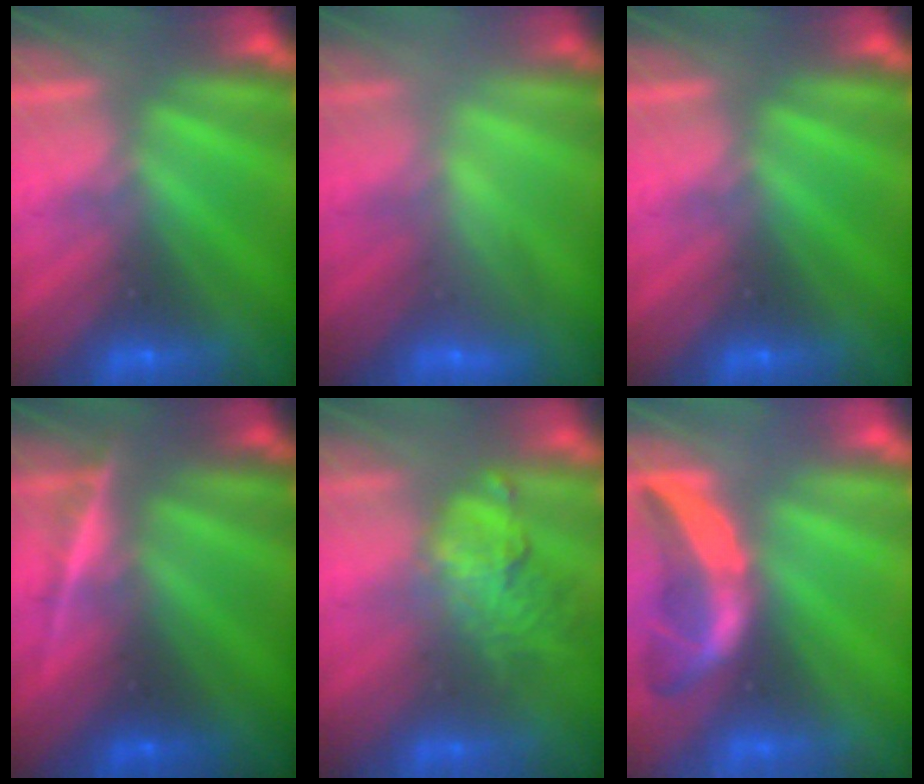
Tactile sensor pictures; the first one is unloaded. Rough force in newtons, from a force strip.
{"total": 2.2}
{"total": 0.0}
{"total": 4.4}
{"total": 2.8}
{"total": 1.7}